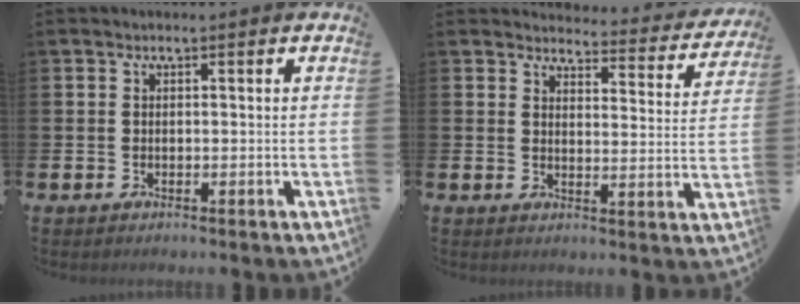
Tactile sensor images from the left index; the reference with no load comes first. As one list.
[{"total": 3.3, "force": [3.1, 0.8, 0.4], "torque": [-0.013, -0.029, 0.048]}]